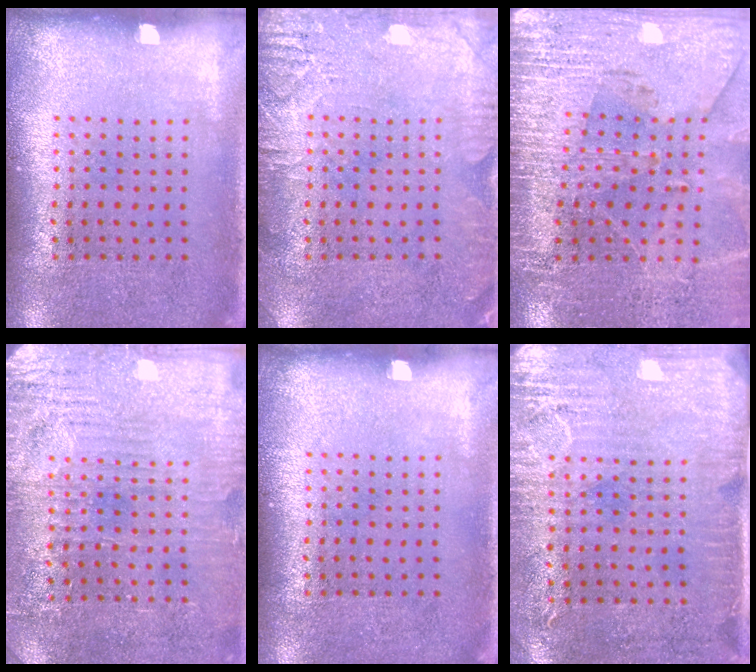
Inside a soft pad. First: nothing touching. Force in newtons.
{"total": 2.8, "press": 2.7, "slide": 0.4}
{"total": 3.1, "press": 3.0, "slide": 0.5}
{"total": 3.4, "press": 3.3, "slide": 0.5}
{"total": 0.0}
{"total": 3.0, "press": 2.5, "slide": 1.7}